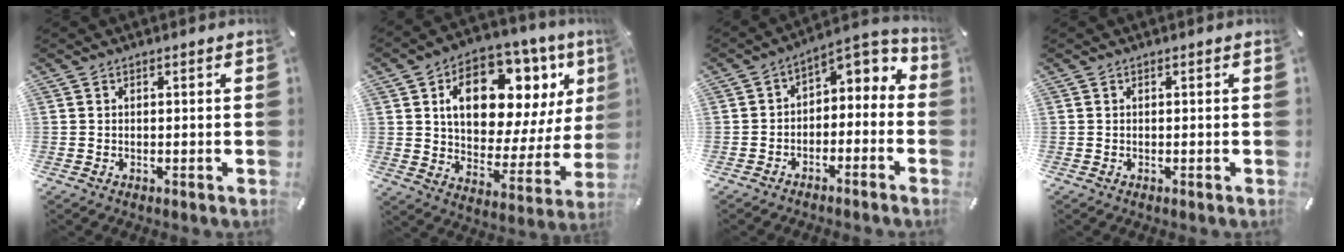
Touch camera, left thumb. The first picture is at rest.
{"total": 17.6, "force": [8.2, 11.0, 11.0], "torque": [-0.169, -0.043, 0.141]}
{"total": 3.9, "force": [-0.1, 3.4, 1.9], "torque": [-0.025, -0.009, -0.010]}
{"total": 0.0}